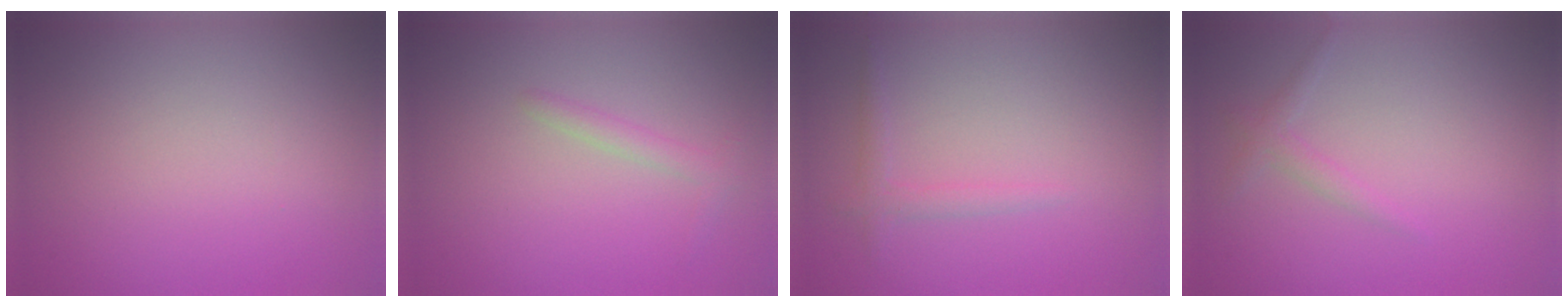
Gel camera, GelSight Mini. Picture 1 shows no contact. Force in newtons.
{"total": 1.3, "press": 1.3, "slide": 0.1}
{"total": 1.3, "press": 1.3, "slide": 0.1}
{"total": 1.2, "press": 1.2, "slide": 0.1}